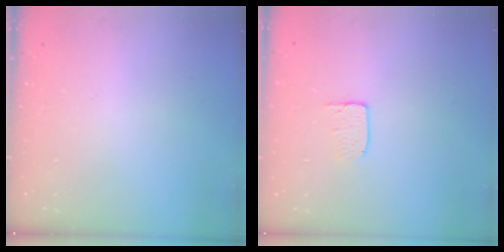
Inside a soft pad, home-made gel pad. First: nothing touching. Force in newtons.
{"total": 5.4, "press": 5.4, "slide": 0.3}